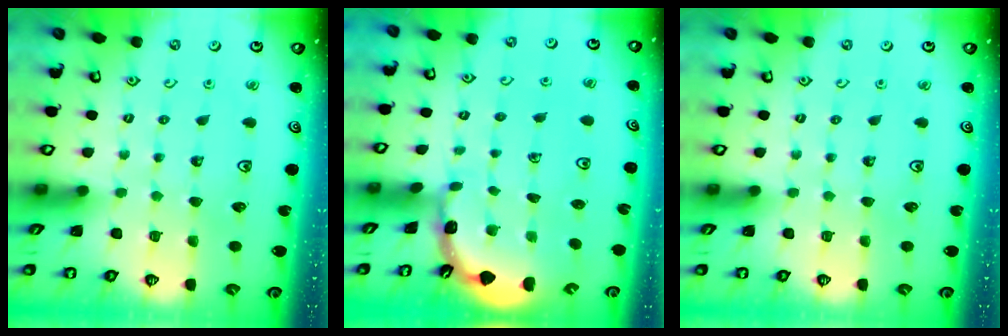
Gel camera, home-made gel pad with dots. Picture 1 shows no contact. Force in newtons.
{"total": 1.6, "press": 1.6, "slide": 0.2}
{"total": 0.0}